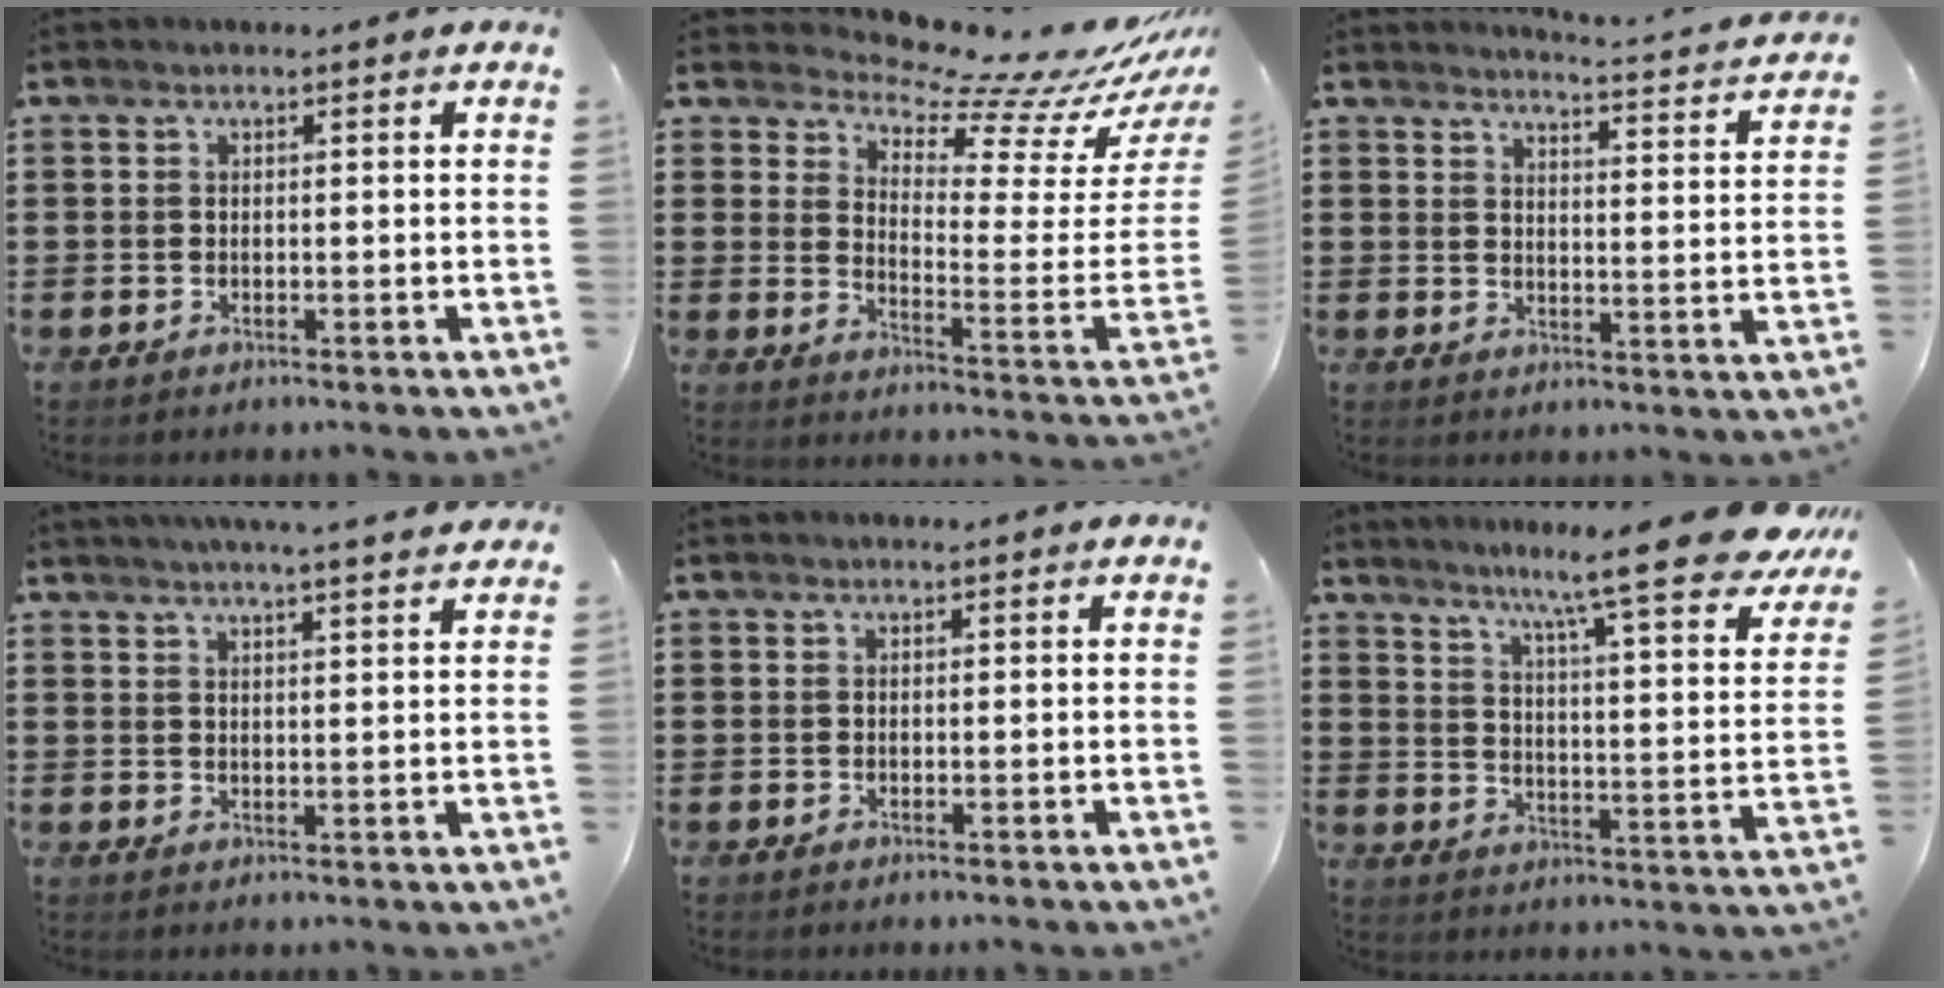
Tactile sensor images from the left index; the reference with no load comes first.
{"total": 9.4, "force": [8.4, 1.1, 4.1], "torque": [-0.079, -0.085, 0.135]}
{"total": 3.3, "force": [3.2, -0.6, 0.5], "torque": [-0.019, -0.032, 0.049]}
{"total": 3.7, "force": [3.4, -0.6, 1.4], "torque": [-0.036, -0.011, 0.060]}
{"total": 0.0}
{"total": 11.6, "force": [9.5, -0.5, 6.6], "torque": [-0.127, -0.067, 0.149]}